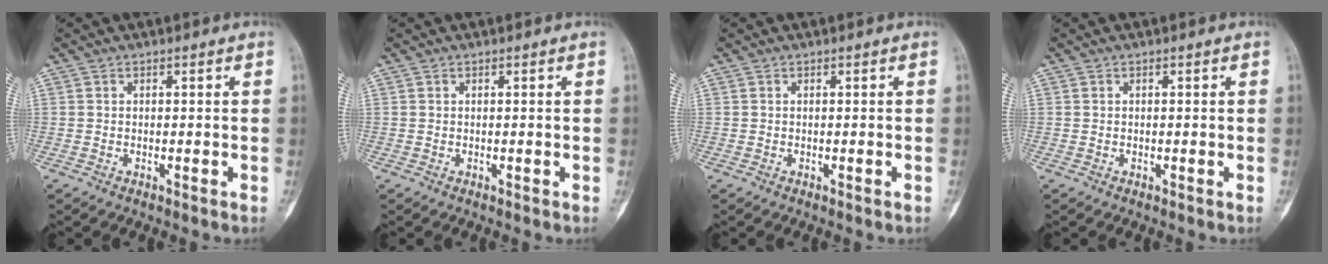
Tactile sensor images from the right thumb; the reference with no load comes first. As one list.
[{"total": 0.0}, {"total": 0.0}, {"total": 0.0}]